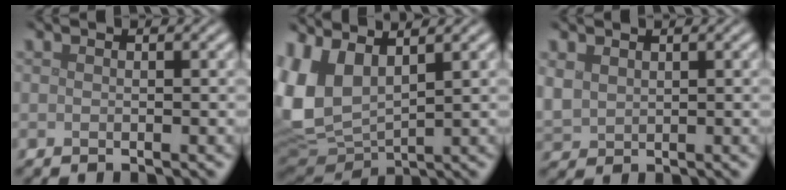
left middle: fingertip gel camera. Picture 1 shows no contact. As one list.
[{"total": 7.8, "force": [2.5, 4.6, 5.8], "torque": [-0.157, -0.001, 0.053]}, {"total": 1.9, "force": [1.1, 1.3, 0.8], "torque": [-0.024, -0.001, 0.028]}]